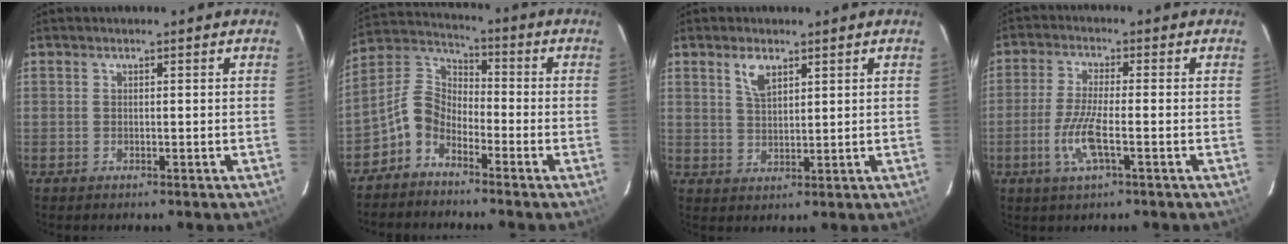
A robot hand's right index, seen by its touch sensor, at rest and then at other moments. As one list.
[{"total": 7.1, "force": [-4.6, 4.2, 3.4], "torque": [-0.074, 0.027, -0.106]}, {"total": 4.1, "force": [2.5, 1.8, 2.7], "torque": [-0.051, 0.004, 0.048]}, {"total": 7.3, "force": [-2.5, 1.1, 6.7], "torque": [-0.144, -0.006, -0.051]}]